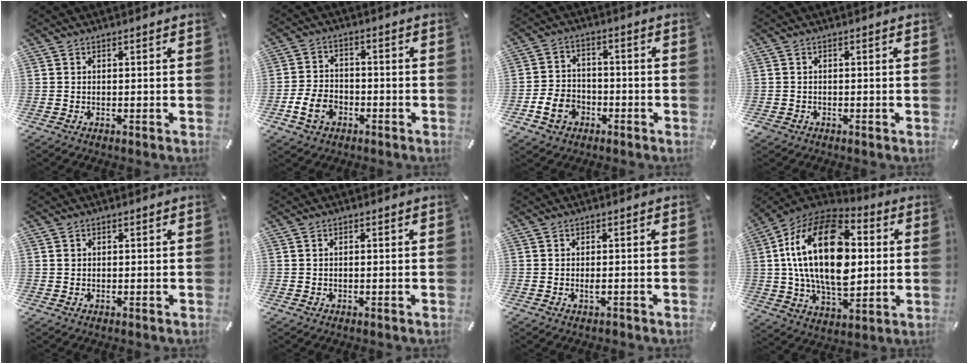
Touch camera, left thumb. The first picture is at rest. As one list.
[{"total": 7.6, "force": [-3.3, 5.6, 3.9], "torque": [-0.088, 0.014, -0.059]}, {"total": 7.7, "force": [-3.1, 6.3, 3.1], "torque": [-0.080, 0.018, -0.056]}, {"total": 1.1, "force": [-0.5, 0.9, 0.2], "torque": [-0.002, 0.003, -0.011]}, {"total": 0.6, "force": [0.0, 0.6, 0.2], "torque": [-0.002, 0.004, -0.001]}, {"total": 0.6, "force": [0.0, 0.3, 0.5], "torque": [-0.010, 0.001, -0.001]}, {"total": 1.4, "force": [-0.5, 0.6, 1.2], "torque": [-0.023, 0.000, -0.009]}, {"total": 25.2, "force": [2.8, 15.9, 19.4], "torque": [-0.392, 0.002, 0.041]}]